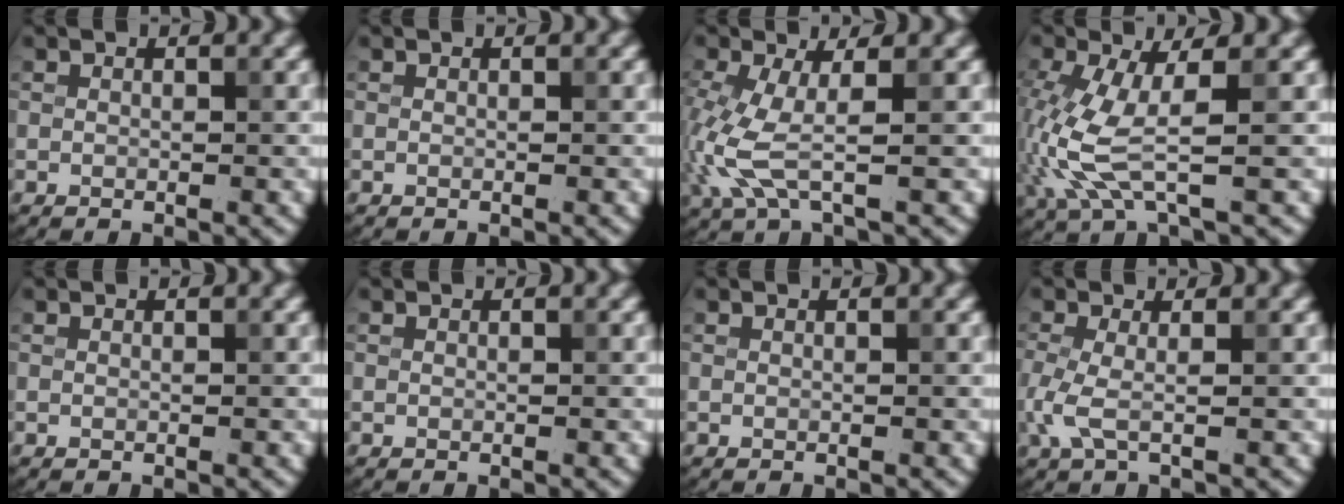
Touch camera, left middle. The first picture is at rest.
{"total": 0.0}
{"total": 4.8, "force": [-1.0, 1.5, 4.4], "torque": [-0.133, -0.010, -0.022]}
{"total": 6.0, "force": [-1.1, 1.8, 5.6], "torque": [-0.158, -0.007, -0.019]}
{"total": 0.0}
{"total": 0.0}
{"total": 0.0}
{"total": 2.5, "force": [-0.4, 0.8, 2.3], "torque": [-0.065, -0.007, -0.012]}